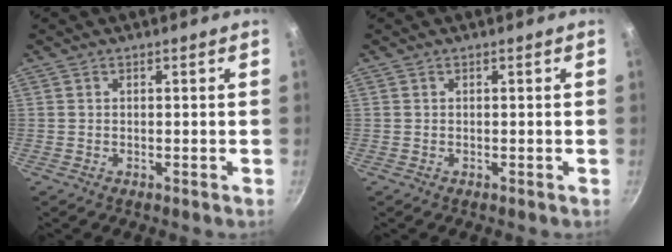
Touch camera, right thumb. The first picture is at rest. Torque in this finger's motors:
{"motor_torque": [-0.23, 0.16, -0.09, -0.18, 0.01]}